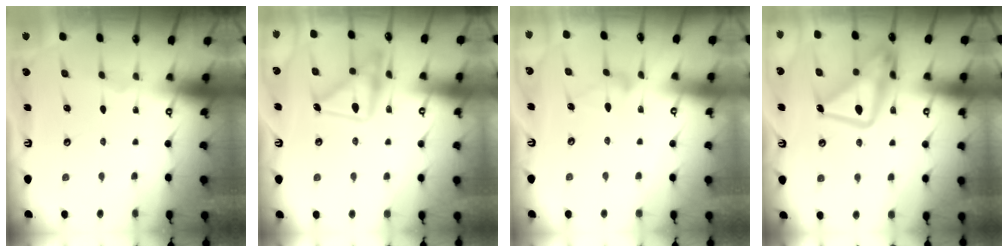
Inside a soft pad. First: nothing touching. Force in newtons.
{"total": 16.7, "press": 16.7, "slide": 1.2}
{"total": 6.9, "press": 6.9, "slide": 0.4}
{"total": 17.2, "press": 17.1, "slide": 1.6}